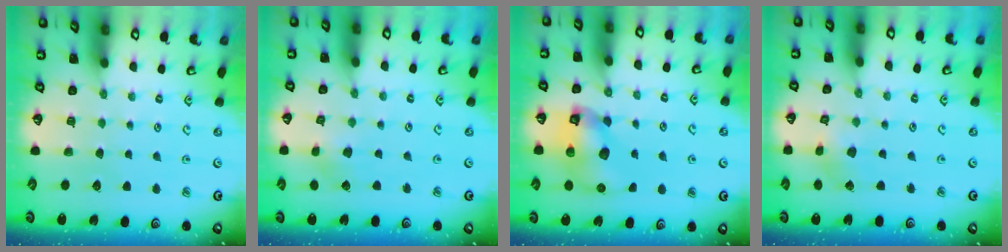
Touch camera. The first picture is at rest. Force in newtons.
{"total": 3.2, "press": 3.1, "slide": 0.6}
{"total": 10.5, "press": 10.4, "slide": 1.6}
{"total": 4.0, "press": 4.0, "slide": 0.3}